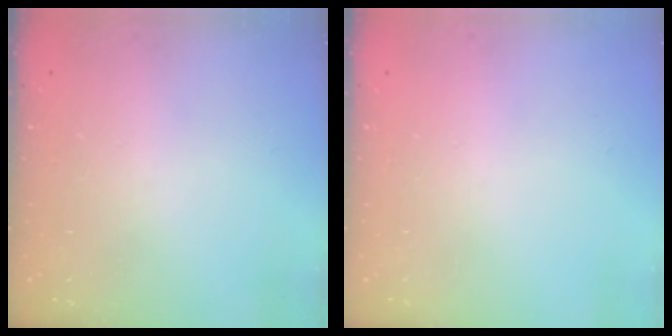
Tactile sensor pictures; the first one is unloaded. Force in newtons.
{"total": 0.0}